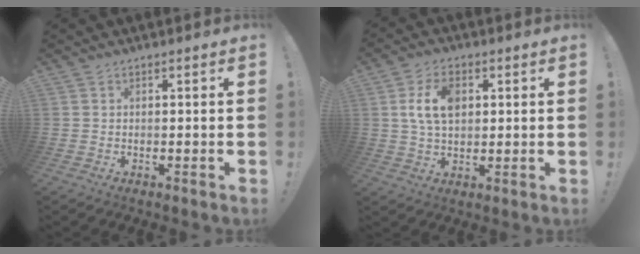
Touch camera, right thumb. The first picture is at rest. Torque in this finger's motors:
{"motor_torque": [1.14, 1.76, 0.92, -0.16, 0.04]}